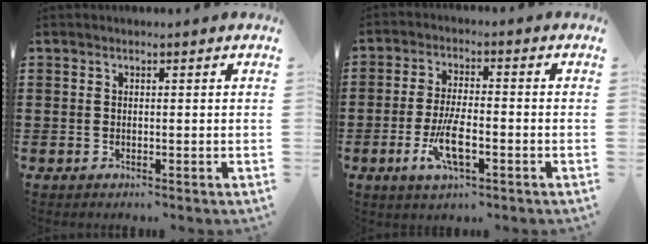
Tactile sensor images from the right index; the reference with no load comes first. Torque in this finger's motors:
{"motor_torque": [1.46, 0.68, 0.34, 0.08]}